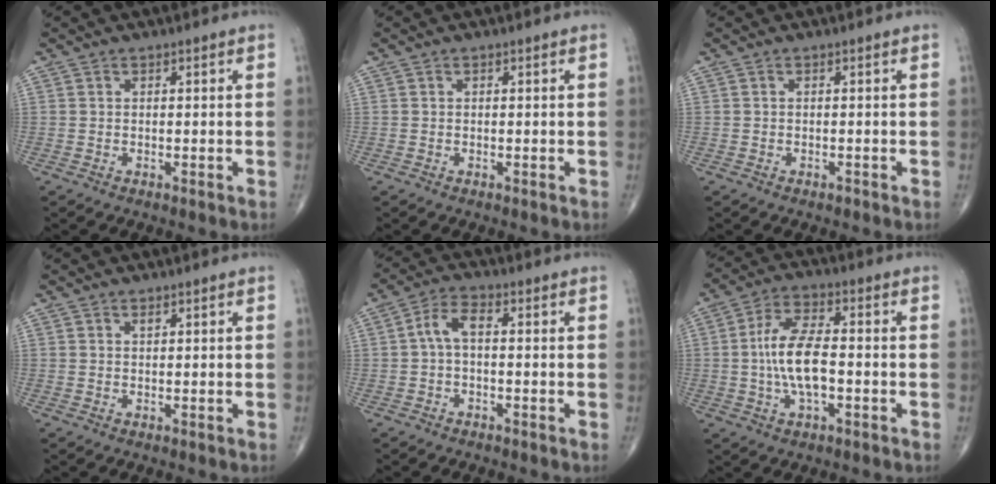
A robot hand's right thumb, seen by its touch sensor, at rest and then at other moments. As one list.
[{"total": 0.0}, {"total": 0.5, "force": [-0.4, 0.2, 0.2], "torque": [-0.002, 0.000, -0.009]}, {"total": 0.6, "force": [0.4, 0.3, 0.4], "torque": [-0.005, -0.003, 0.007]}, {"total": 4.5, "force": [-0.1, 2.1, 3.9], "torque": [-0.075, 0.019, -0.011]}, {"total": 10.5, "force": [-1.2, 4.5, 9.4], "torque": [-0.185, 0.018, -0.027]}]